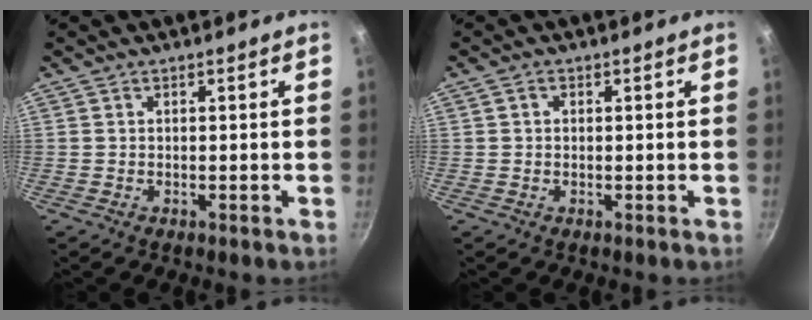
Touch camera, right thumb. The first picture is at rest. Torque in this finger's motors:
{"motor_torque": [0.08, -0.04, -0.29, 0.11, -0.02]}